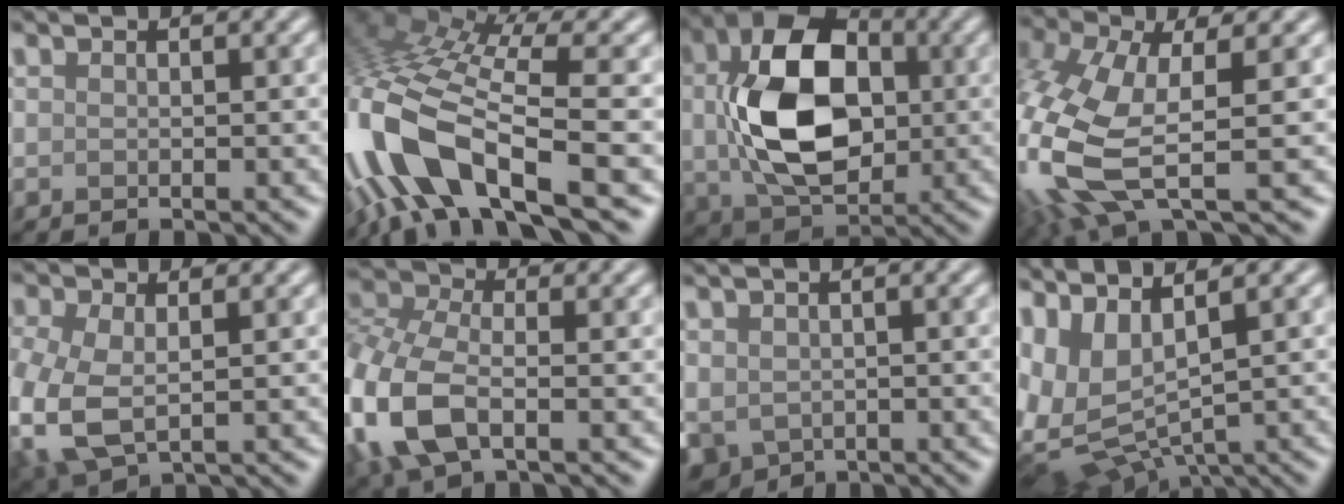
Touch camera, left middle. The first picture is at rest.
{"total": 12.9, "force": [-3.9, 5.2, 11.1], "torque": [-0.237, 0.000, -0.070]}
{"total": 12.6, "force": [0.8, 8.4, 9.4], "torque": [-0.187, 0.002, 0.018]}
{"total": 10.8, "force": [-1.5, 5.0, 9.5], "torque": [-0.256, -0.028, -0.028]}
{"total": 7.2, "force": [-1.5, 4.4, 5.5], "torque": [-0.159, -0.024, -0.025]}
{"total": 8.7, "force": [-2.5, 5.0, 6.6], "torque": [-0.175, -0.008, -0.064]}
{"total": 3.6, "force": [-0.1, 2.7, 2.3], "torque": [-0.050, -0.010, 0.005]}
{"total": 7.5, "force": [0.3, 4.4, 6.1], "torque": [-0.147, -0.014, 0.022]}